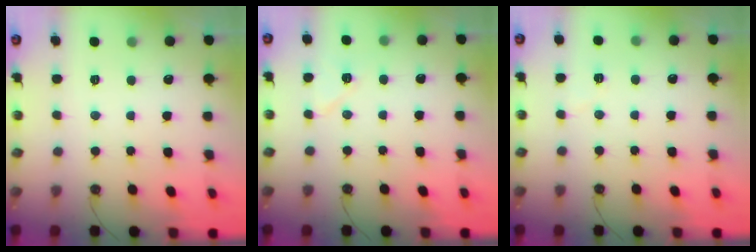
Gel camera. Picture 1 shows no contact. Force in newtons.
{"total": 6.9, "press": 6.8, "slide": 1.3}
{"total": 4.4, "press": 3.8, "slide": 2.2}